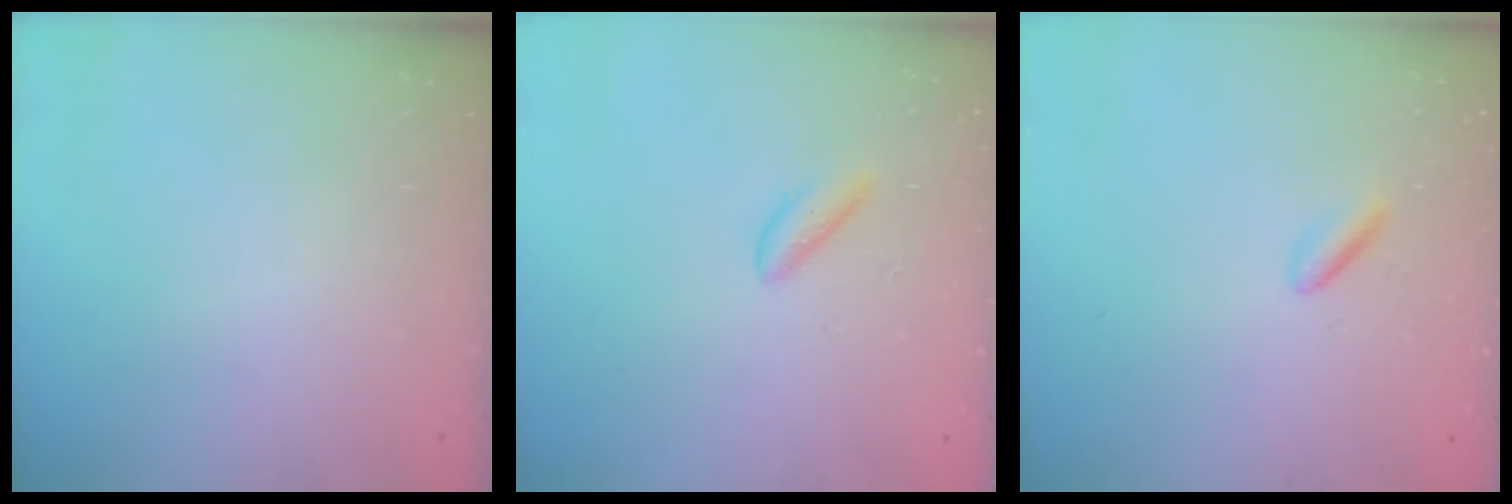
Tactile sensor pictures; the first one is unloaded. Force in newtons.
{"total": 1.9, "press": 1.9, "slide": 0.4}
{"total": 1.8, "press": 1.7, "slide": 0.8}